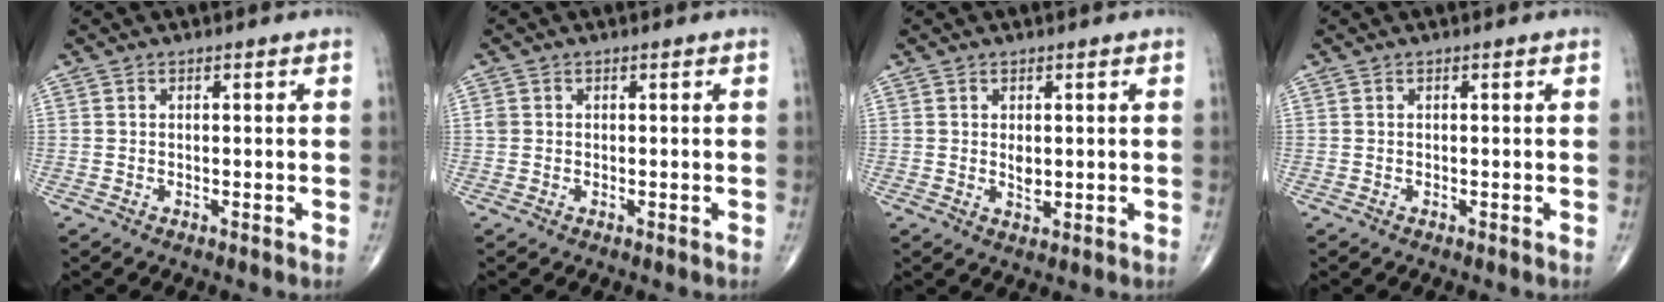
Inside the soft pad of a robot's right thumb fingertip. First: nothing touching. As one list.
[{"total": 1.1, "force": [0.1, 1.0, 0.4], "torque": [-0.004, 0.002, 0.003]}, {"total": 2.4, "force": [0.3, 1.4, 1.9], "torque": [-0.027, -0.006, 0.009]}, {"total": 0.0}]